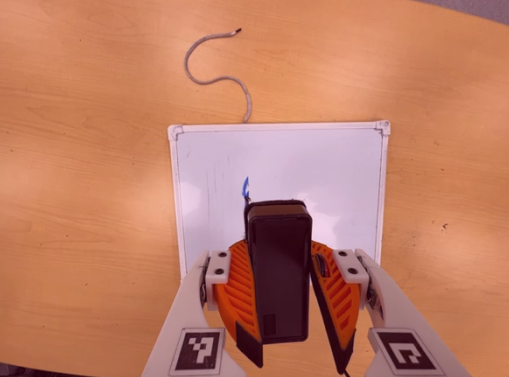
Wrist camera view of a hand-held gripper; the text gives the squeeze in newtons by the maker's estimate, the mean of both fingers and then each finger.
{"total": 9.2, "left": 9.5, "right": 8.9}